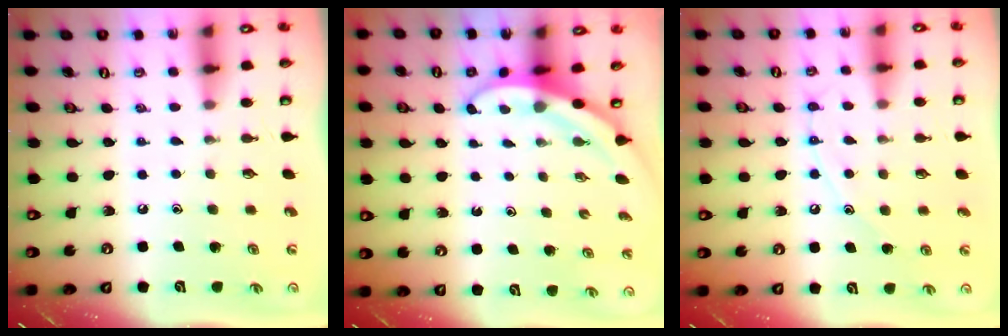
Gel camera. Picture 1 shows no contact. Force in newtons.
{"total": 3.4, "press": 3.4, "slide": 0.1}
{"total": 8.8, "press": 8.7, "slide": 0.9}